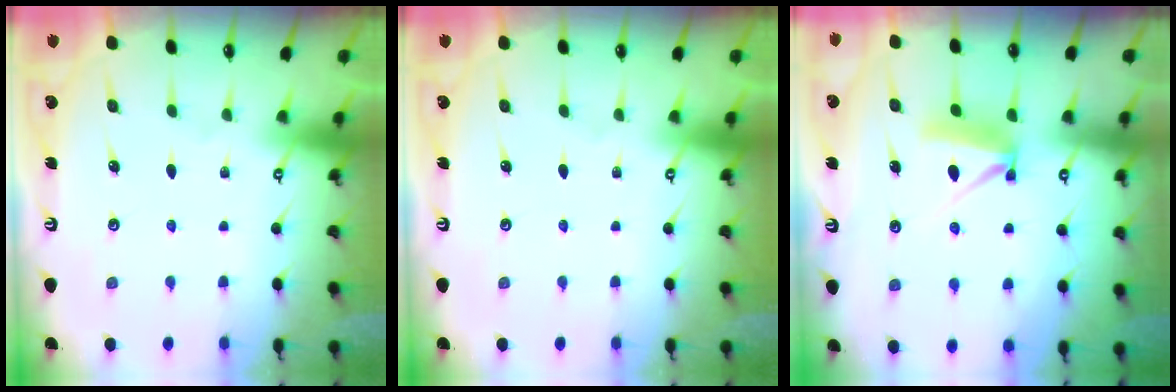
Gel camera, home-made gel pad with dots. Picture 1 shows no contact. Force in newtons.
{"total": 0.0}
{"total": 7.5, "press": 7.5, "slide": 0.7}